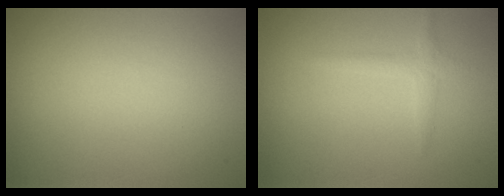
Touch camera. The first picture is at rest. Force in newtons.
{"total": 1.3, "press": 1.3, "slide": 0.1}